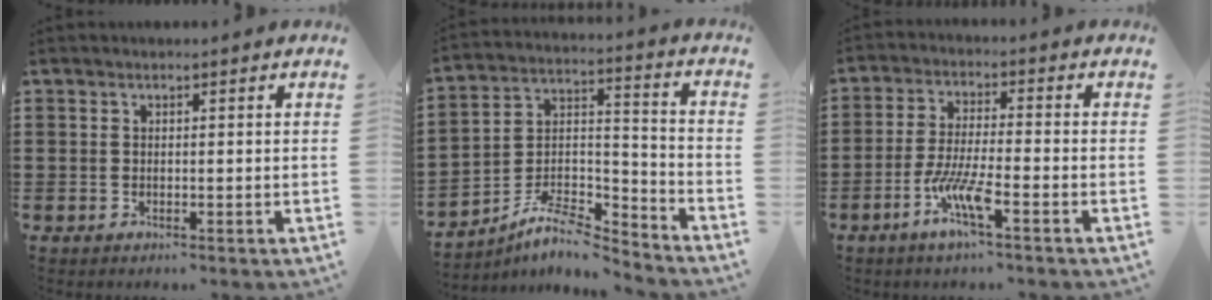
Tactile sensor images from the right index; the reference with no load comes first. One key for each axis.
{"total": 7.7, "fx": -6.8, "fy": 1.8, "fz": 3.2, "tx": -0.067, "ty": 0.005, "tz": -0.134}
{"total": 7.0, "fx": -3.8, "fy": 0.6, "fz": 5.8, "tx": -0.135, "ty": -0.015, "tz": -0.076}